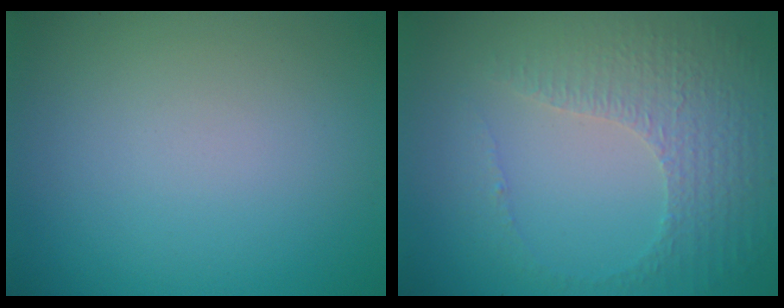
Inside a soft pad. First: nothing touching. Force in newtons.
{"total": 4.4, "press": 3.1, "slide": 3.1}